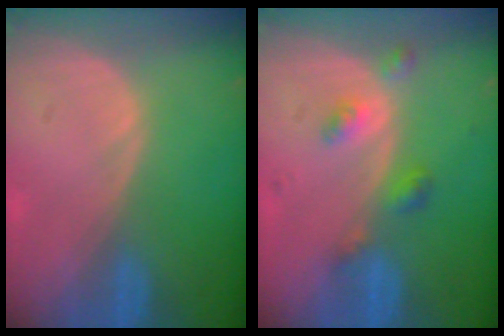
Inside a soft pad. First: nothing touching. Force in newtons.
{"total": 4.4, "press": 3.9, "slide": 2.0}